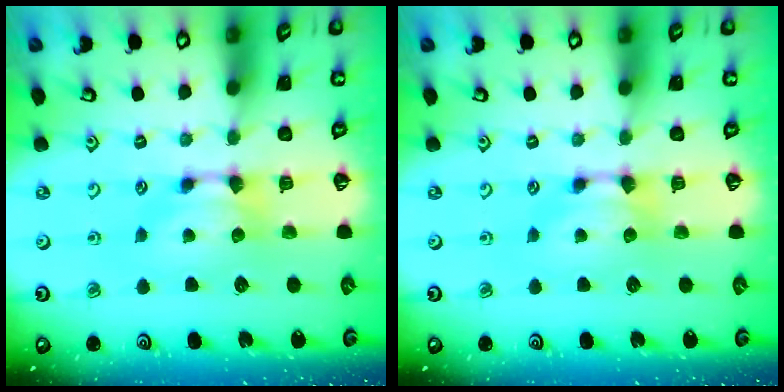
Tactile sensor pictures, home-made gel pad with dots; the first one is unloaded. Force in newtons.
{"total": 0.0}